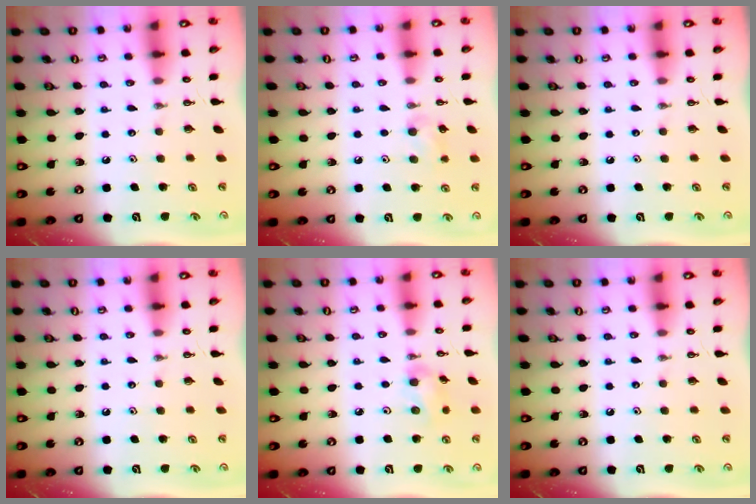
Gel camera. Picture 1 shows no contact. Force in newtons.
{"total": 7.8, "press": 7.0, "slide": 3.6}
{"total": 0.0}
{"total": 0.0}
{"total": 7.8, "press": 7.3, "slide": 2.8}
{"total": 0.0}